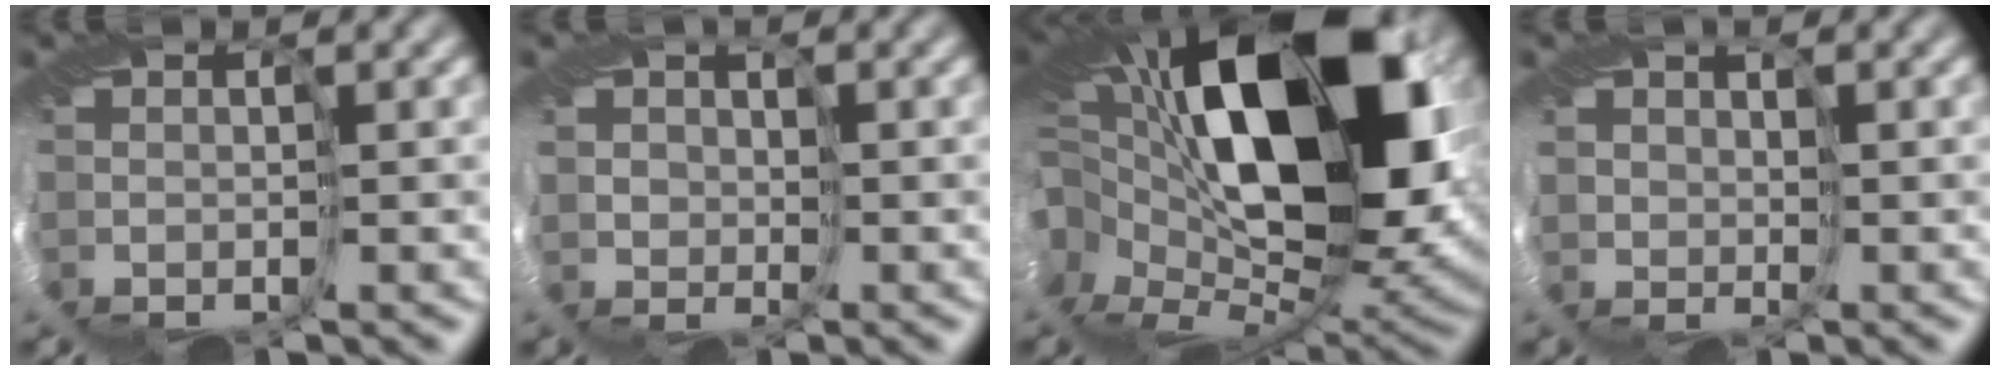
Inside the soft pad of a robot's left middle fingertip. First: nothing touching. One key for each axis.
{"total": 2.4, "fx": 1.4, "fy": 0.1, "fz": -1.9, "tx": 0.028, "ty": 0.004, "tz": 0.026}
{"total": 16.2, "fx": 3.1, "fy": 8.4, "fz": 13.5, "tx": -0.238, "ty": 0.010, "tz": 0.050}
{"total": 2.5, "fx": 1.7, "fy": -0.1, "fz": -1.8, "tx": 0.021, "ty": 0.006, "tz": 0.036}